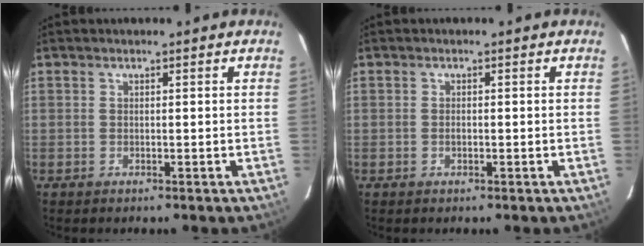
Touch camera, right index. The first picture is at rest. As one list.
[{"total": 0.6, "force": [-0.2, 0.4, 0.4], "torque": [-0.009, 0.002, -0.004]}]